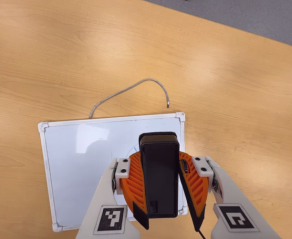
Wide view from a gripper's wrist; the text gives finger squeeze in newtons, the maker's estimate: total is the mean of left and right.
{"total": 11.3, "left": 10.4, "right": 12.2}